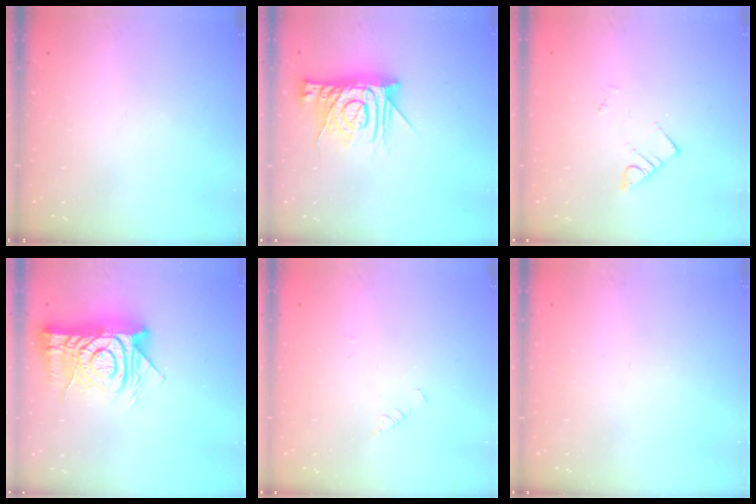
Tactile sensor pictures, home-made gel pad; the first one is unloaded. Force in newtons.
{"total": 14.3, "press": 14.3, "slide": 1.0}
{"total": 3.7, "press": 3.6, "slide": 0.6}
{"total": 16.8, "press": 16.8, "slide": 1.7}
{"total": 1.0, "press": 0.9, "slide": 0.2}
{"total": 0.7, "press": 0.6, "slide": 0.1}